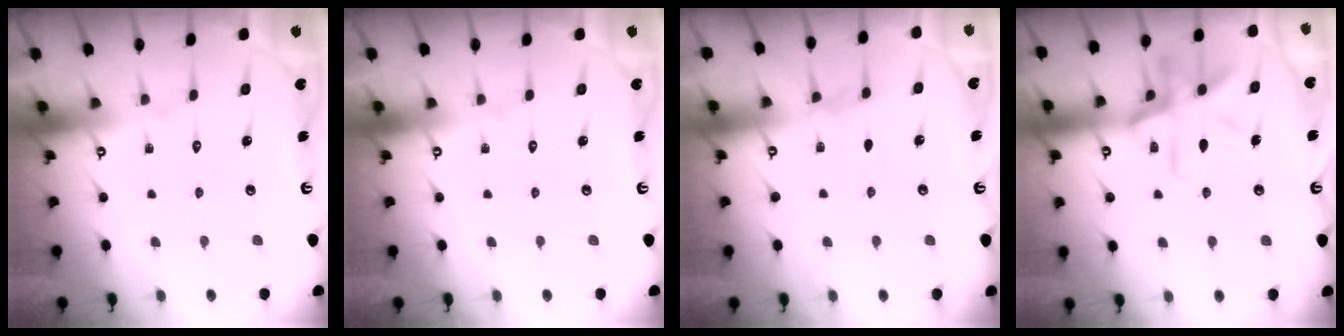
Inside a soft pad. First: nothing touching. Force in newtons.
{"total": 0.0}
{"total": 2.6, "press": 2.6, "slide": 0.4}
{"total": 16.2, "press": 16.2, "slide": 1.2}